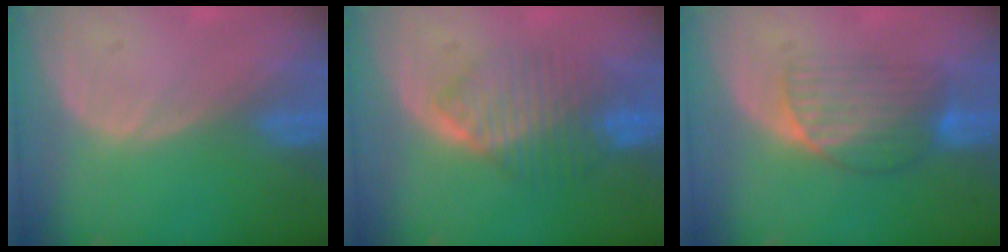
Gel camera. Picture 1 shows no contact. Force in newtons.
{"total": 6.9, "press": 6.9, "slide": 0.8}
{"total": 6.7, "press": 6.3, "slide": 2.3}